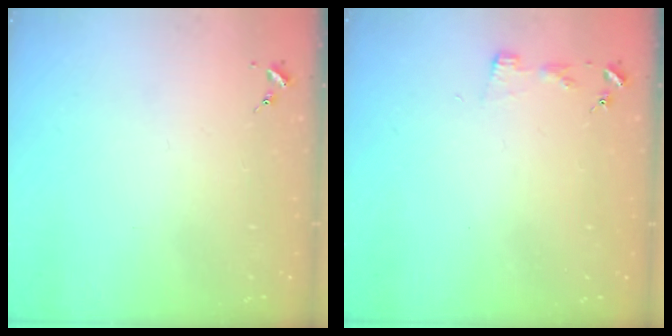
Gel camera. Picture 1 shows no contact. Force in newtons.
{"total": 2.9, "press": 2.9, "slide": 0.3}